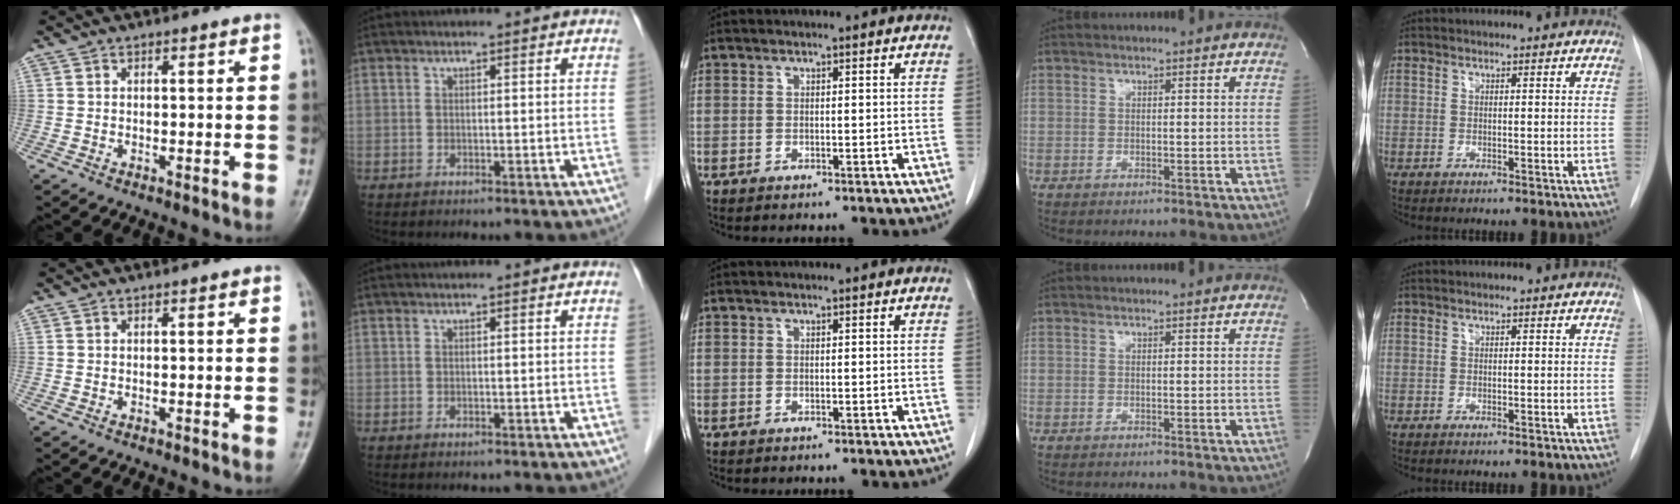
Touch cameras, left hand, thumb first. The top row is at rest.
{}